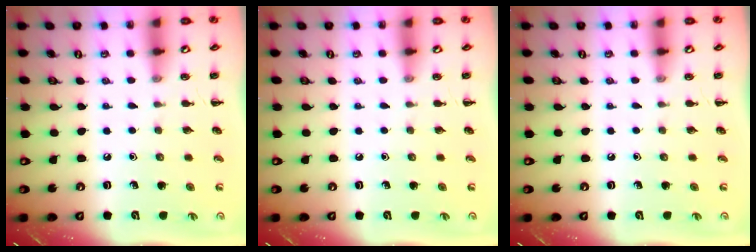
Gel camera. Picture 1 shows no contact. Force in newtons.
{"total": 0.0}
{"total": 0.0}